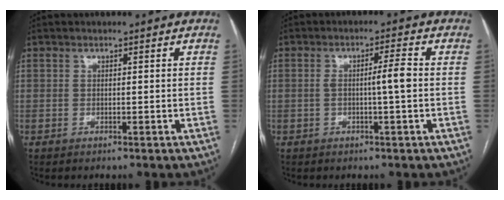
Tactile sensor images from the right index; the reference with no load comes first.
{"total": 3.8, "force": [-0.2, -0.1, 3.8], "torque": [-0.067, 0.006, -0.003]}